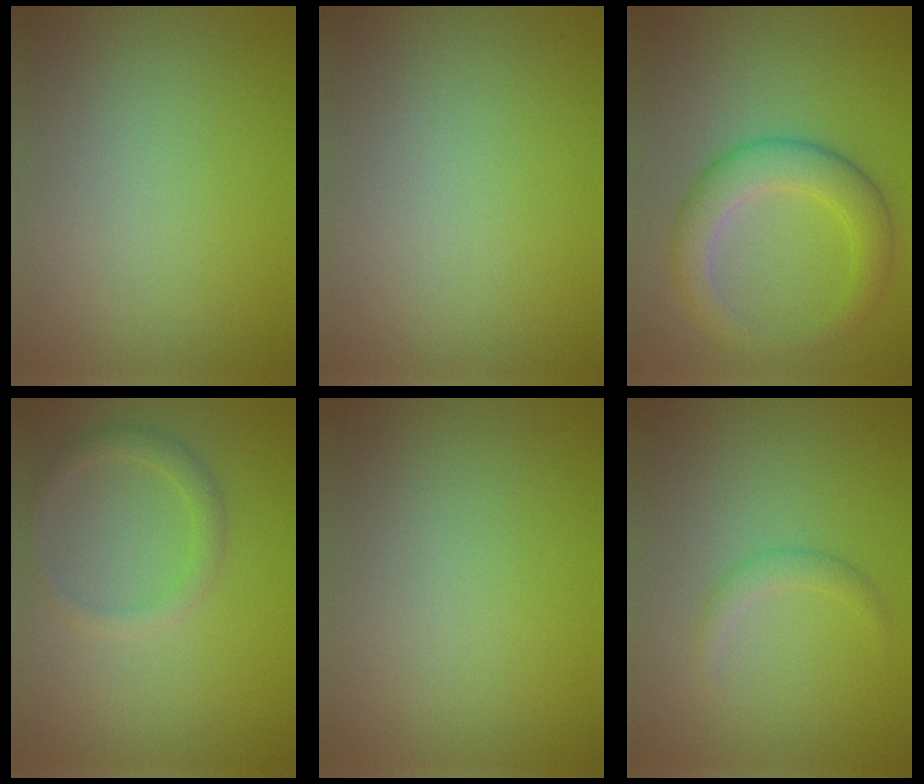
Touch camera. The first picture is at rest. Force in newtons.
{"total": 0.0}
{"total": 4.5, "press": 4.5, "slide": 0.1}
{"total": 1.8, "press": 1.8, "slide": 0.2}
{"total": 0.0}
{"total": 1.2, "press": 1.2, "slide": 0.0}